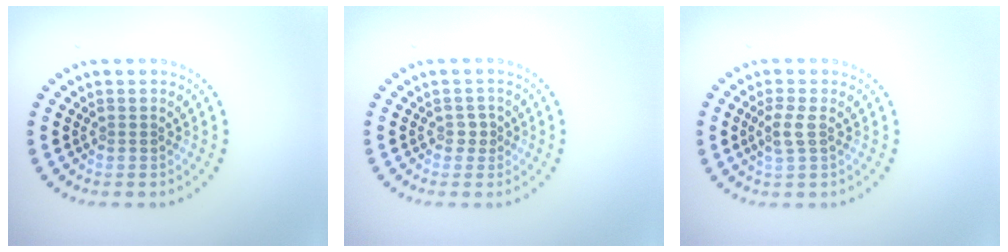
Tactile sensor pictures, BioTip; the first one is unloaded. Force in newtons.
{"total": 0.9, "press": 0.8, "slide": 0.4}
{"total": 1.6, "press": 1.5, "slide": 0.7}